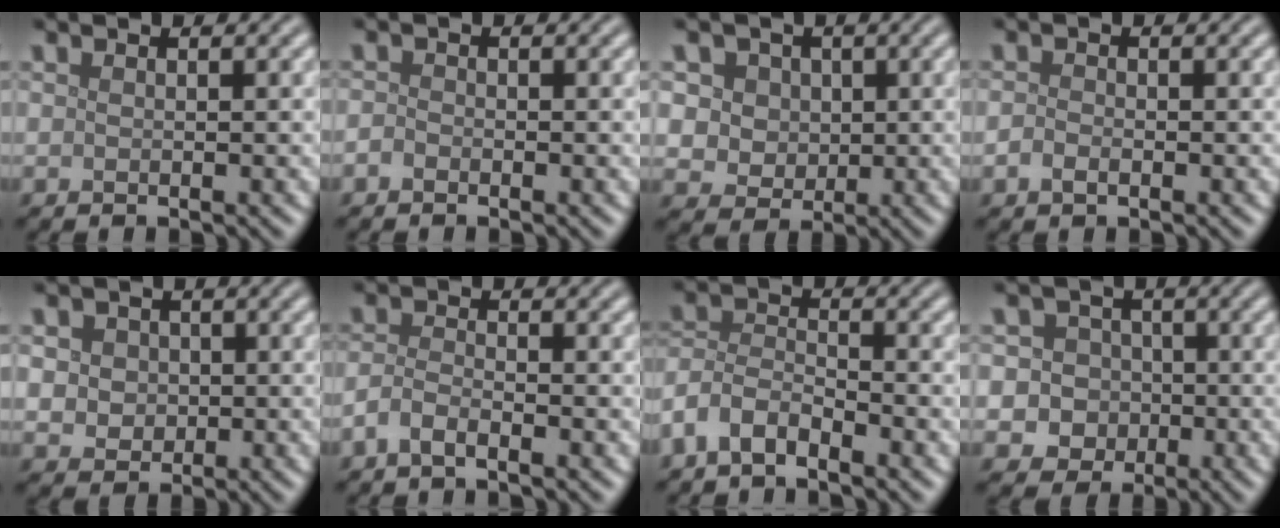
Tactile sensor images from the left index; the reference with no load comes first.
{"total": 0.8, "force": [-0.6, 0.5, 0.3], "torque": [-0.005, 0.000, -0.014]}
{"total": 5.6, "force": [2.0, 4.6, 2.5], "torque": [-0.045, 0.012, 0.020]}
{"total": 1.2, "force": [-0.5, 0.7, 0.7], "torque": [-0.016, -0.001, -0.013]}
{"total": 4.4, "force": [1.0, 3.7, 2.1], "torque": [-0.037, 0.018, 0.004]}
{"total": 1.9, "force": [-1.2, 0.7, 1.4], "torque": [-0.033, 0.002, -0.032]}
{"total": 3.7, "force": [-2.6, 1.6, 2.0], "torque": [-0.040, 0.004, -0.064]}
{"total": 5.6, "force": [-0.8, 5.3, 1.5], "torque": [-0.005, 0.022, -0.040]}